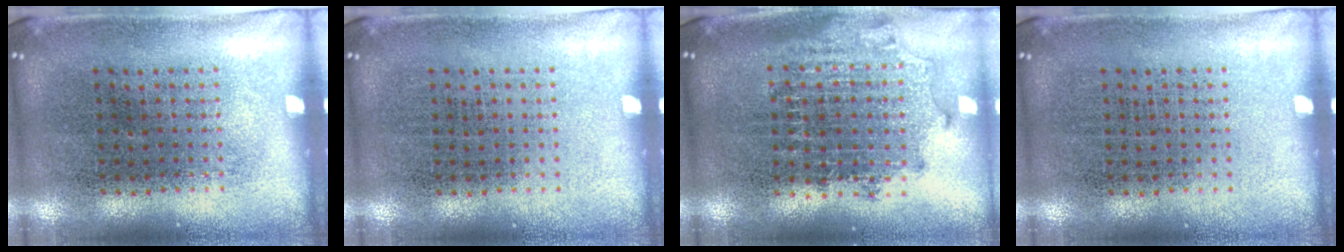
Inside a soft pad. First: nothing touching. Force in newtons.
{"total": 0.0}
{"total": 1.8, "press": 1.5, "slide": 1.1}
{"total": 0.0}